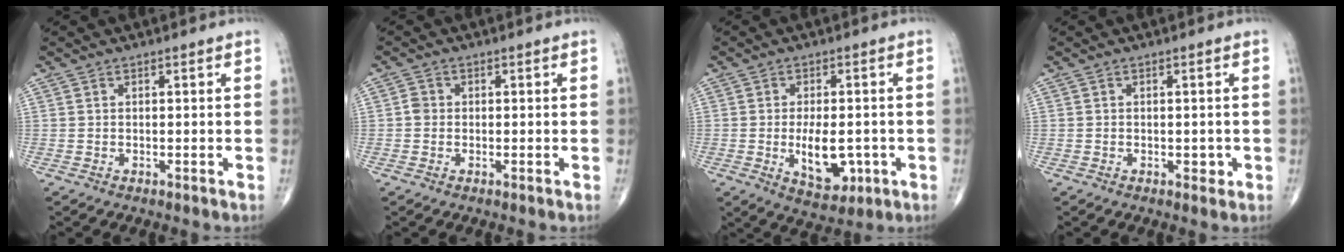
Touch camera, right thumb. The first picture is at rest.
{"total": 1.7, "force": [-0.2, 1.5, 0.7], "torque": [-0.005, 0.005, -0.006]}
{"total": 9.1, "force": [-1.9, 4.8, 7.5], "torque": [-0.103, -0.003, -0.018]}
{"total": 1.4, "force": [-0.4, 1.0, 1.0], "torque": [-0.006, 0.000, -0.006]}